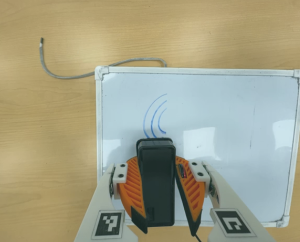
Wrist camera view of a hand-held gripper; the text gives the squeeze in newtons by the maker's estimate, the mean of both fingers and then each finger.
{"total": 10.9, "left": 9.7, "right": 12.1}